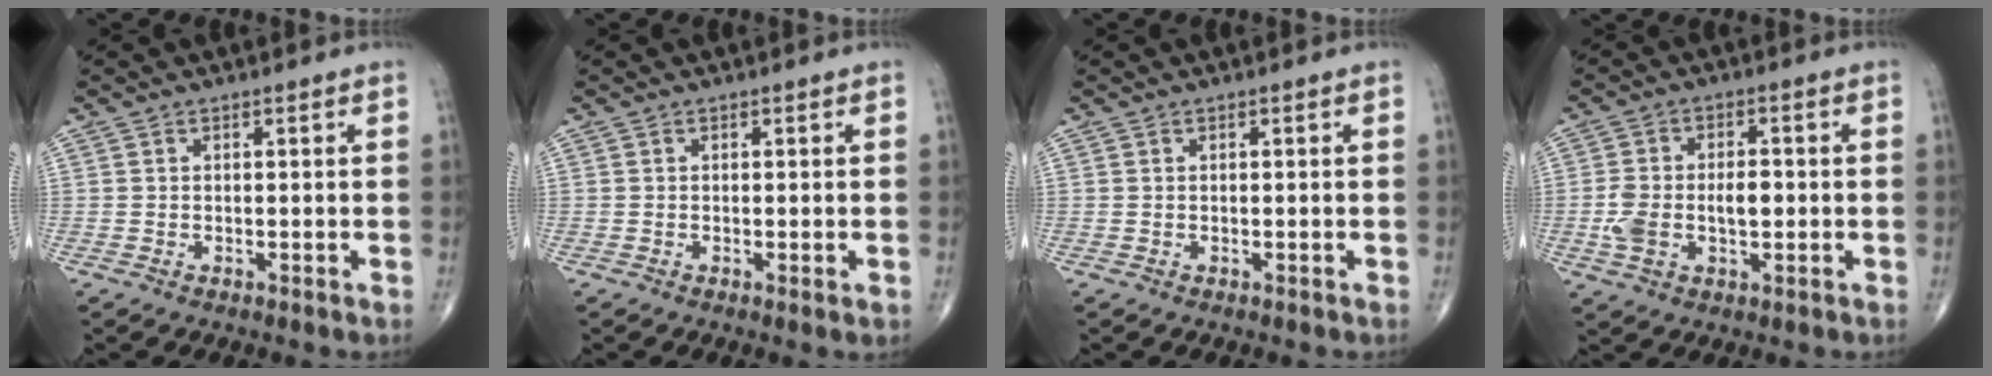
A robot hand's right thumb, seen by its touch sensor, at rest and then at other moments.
{"total": 0.8, "force": [-0.2, 0.1, 0.8], "torque": [-0.017, -0.004, -0.003]}
{"total": 0.0}
{"total": 8.7, "force": [-1.0, 5.1, 7.0], "torque": [-0.135, 0.020, -0.013]}